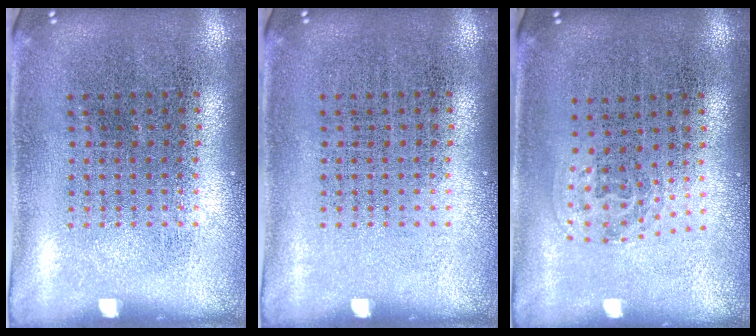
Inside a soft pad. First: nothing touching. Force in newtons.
{"total": 0.0}
{"total": 1.0, "press": 0.6, "slide": 0.7}